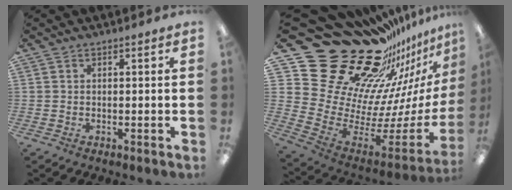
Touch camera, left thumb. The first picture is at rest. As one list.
[{"total": 31.2, "force": [22.9, 16.6, 13.2], "torque": [-0.151, -0.228, 0.478]}]